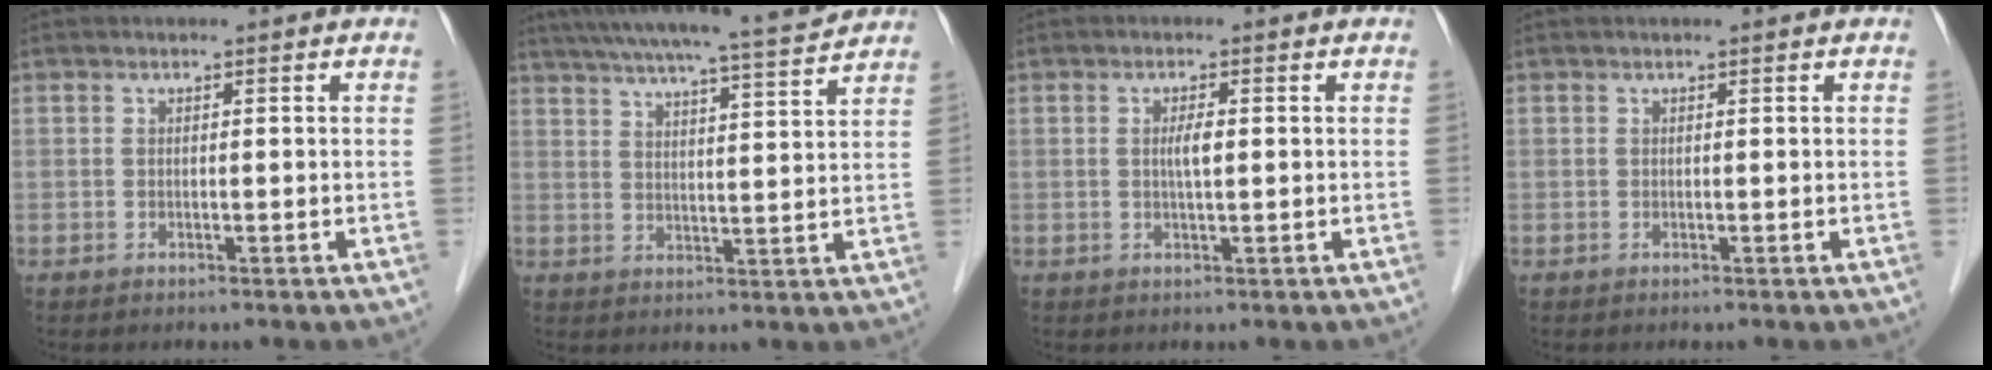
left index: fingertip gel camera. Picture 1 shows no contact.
{"total": 16.0, "force": [14.5, -0.5, 6.5], "torque": [-0.114, -0.006, 0.205]}
{"total": 2.0, "force": [-0.1, 0.3, 2.0], "torque": [-0.038, -0.003, -0.001]}
{"total": 0.0}